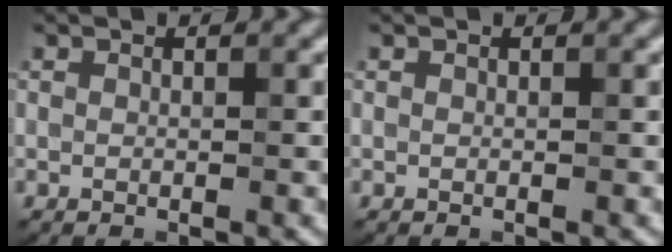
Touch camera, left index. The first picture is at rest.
{"total": 0.0}